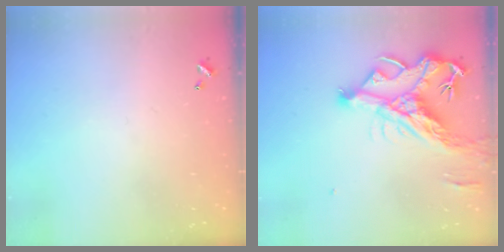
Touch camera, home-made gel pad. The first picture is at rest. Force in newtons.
{"total": 12.9, "press": 12.7, "slide": 2.0}